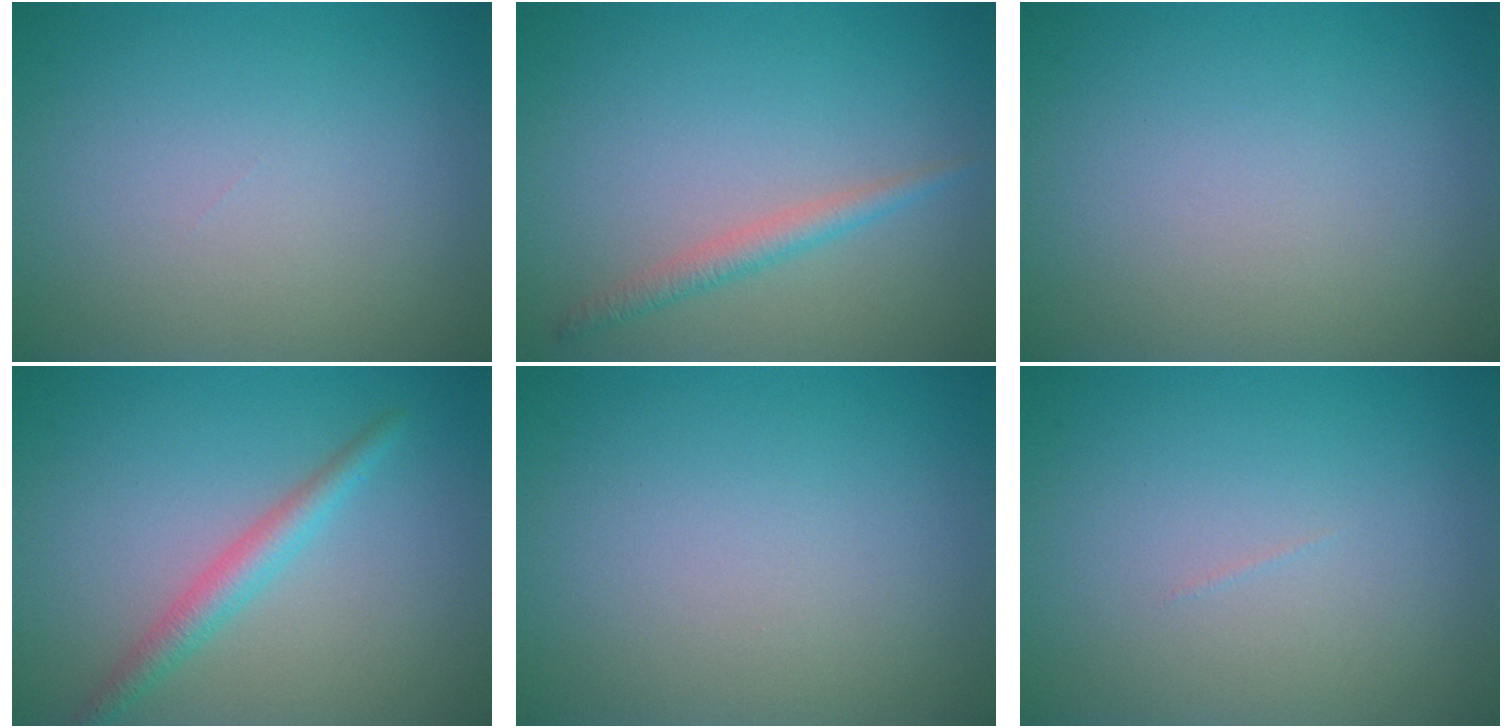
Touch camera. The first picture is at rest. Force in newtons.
{"total": 1.8, "press": 1.8, "slide": 0.1}
{"total": 0.0}
{"total": 2.5, "press": 2.5, "slide": 0.0}
{"total": 0.0}
{"total": 0.0}